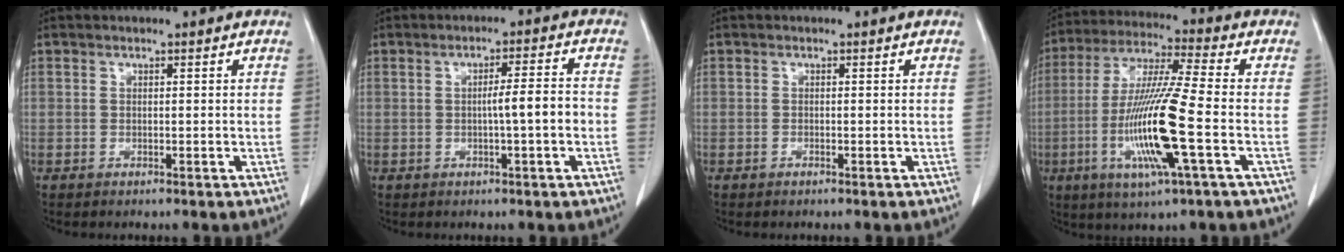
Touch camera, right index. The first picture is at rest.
{"total": 4.6, "force": [-0.7, -0.1, 4.5], "torque": [-0.067, 0.008, -0.013]}
{"total": 0.0}
{"total": 15.2, "force": [-4.0, 0.1, 14.7], "torque": [-0.302, -0.016, -0.080]}